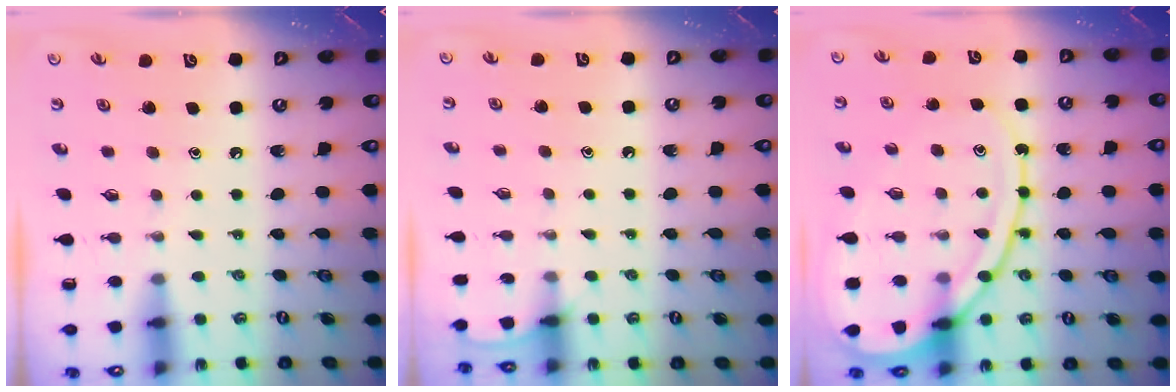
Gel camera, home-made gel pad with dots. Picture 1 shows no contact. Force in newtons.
{"total": 4.0, "press": 3.9, "slide": 0.5}
{"total": 15.1, "press": 15.0, "slide": 1.5}